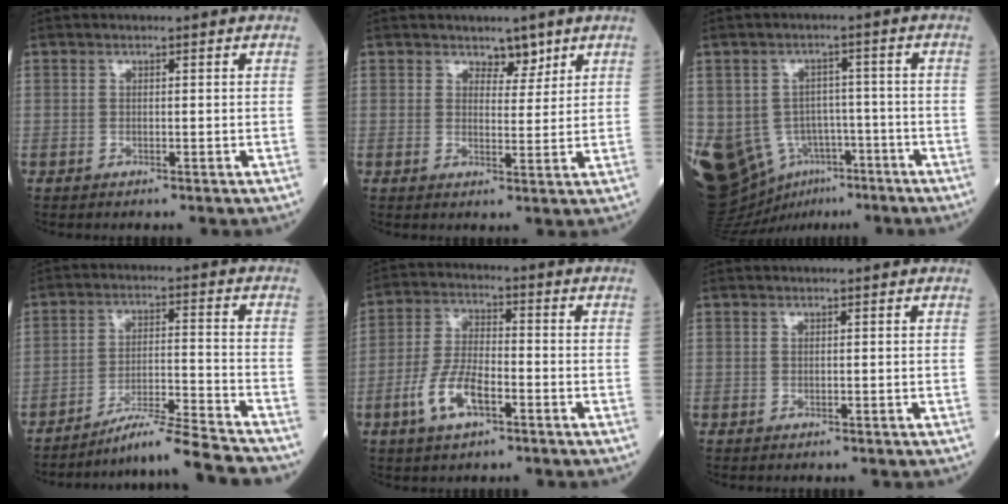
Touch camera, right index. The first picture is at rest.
{"total": 3.0, "force": [2.3, 1.6, 1.0], "torque": [-0.008, -0.005, 0.036]}
{"total": 21.0, "force": [-9.2, 16.3, 9.7], "torque": [-0.257, 0.013, -0.125]}
{"total": 11.4, "force": [-10.8, -1.9, 3.2], "torque": [-0.041, 0.005, -0.182]}
{"total": 8.0, "force": [-3.6, 2.9, 6.5], "torque": [-0.141, 0.001, -0.070]}
{"total": 0.0}